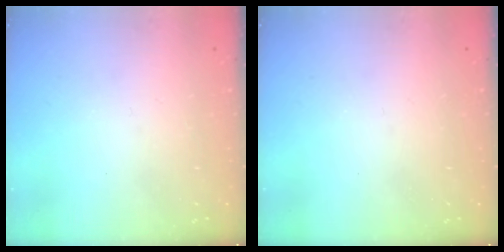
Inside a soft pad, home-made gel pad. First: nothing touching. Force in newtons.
{"total": 0.0}